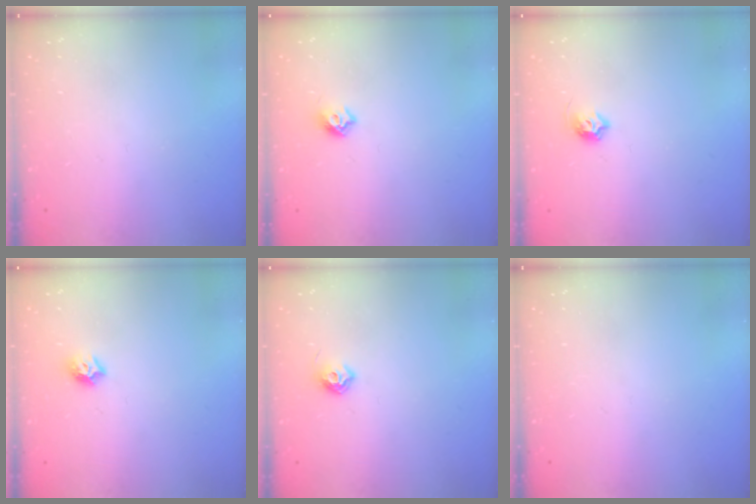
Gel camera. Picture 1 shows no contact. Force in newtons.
{"total": 6.0, "press": 5.9, "slide": 0.9}
{"total": 6.1, "press": 6.0, "slide": 1.1}
{"total": 6.4, "press": 6.4, "slide": 0.8}
{"total": 6.4, "press": 6.3, "slide": 1.1}
{"total": 0.0}